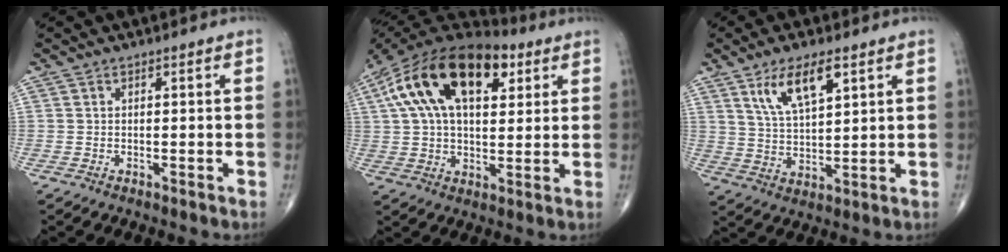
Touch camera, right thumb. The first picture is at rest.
{"total": 22.8, "force": [8.4, 12.1, 17.4], "torque": [-0.309, 0.022, 0.138]}
{"total": 9.6, "force": [5.0, 3.6, 7.4], "torque": [-0.127, -0.022, 0.100]}